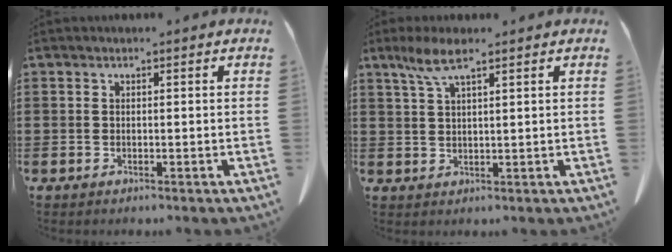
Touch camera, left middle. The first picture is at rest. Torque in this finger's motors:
{"motor_torque": [0.76, -0.06, 0.13, 0.05]}